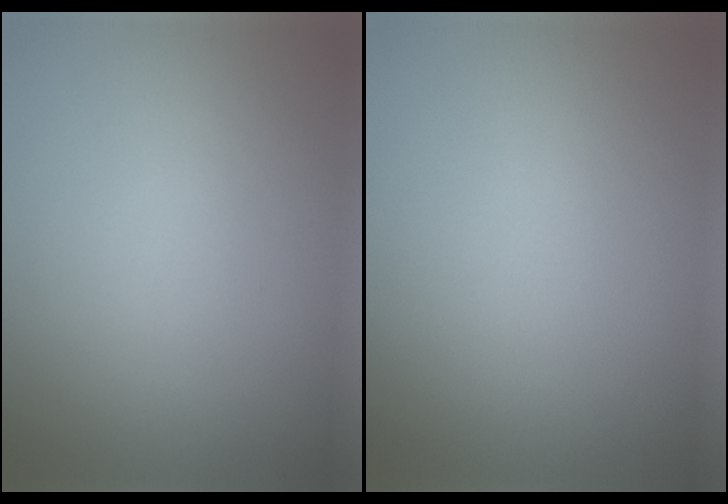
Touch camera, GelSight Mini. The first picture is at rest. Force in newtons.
{"total": 0.0}